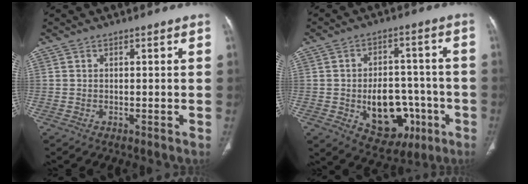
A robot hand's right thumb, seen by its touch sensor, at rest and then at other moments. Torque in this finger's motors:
{"motor_torque": [3.19, 1.62, 1.18, -0.78, 0.26]}